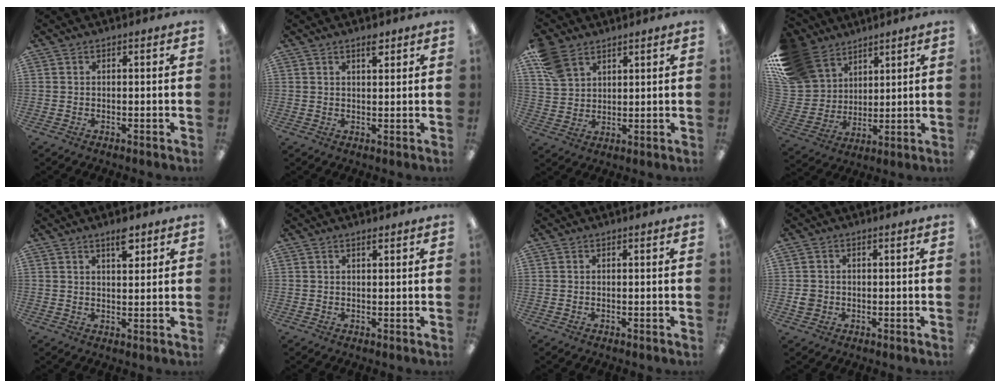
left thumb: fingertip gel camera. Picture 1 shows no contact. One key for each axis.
{"total": 2.9, "fx": 2.2, "fy": 0.9, "fz": 1.7, "tx": -0.015, "ty": -0.010, "tz": 0.034}
{"total": 8.6, "fx": 5.6, "fy": 5.4, "fz": 3.8, "tx": -0.084, "ty": -0.010, "tz": 0.110}
{"total": 15.8, "fx": 9.9, "fy": 11.3, "fz": 4.9, "tx": -0.132, "ty": -0.054, "tz": 0.198}
{"total": 5.0, "fx": 3.4, "fy": 1.8, "fz": 3.2, "tx": -0.038, "ty": -0.016, "tz": 0.054}
{"total": 1.1, "fx": 0.9, "fy": 0.2, "fz": 0.6, "tx": -0.014, "ty": -0.001, "tz": 0.016}
{"total": 0.0}
{"total": 2.7, "fx": -0.3, "fy": 2.6, "fz": 0.8, "tx": -0.007, "ty": 0.002, "tz": -0.008}